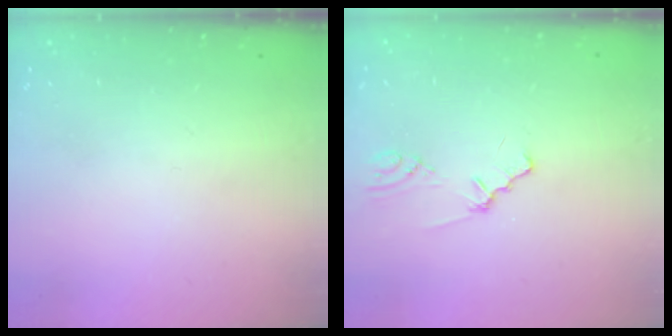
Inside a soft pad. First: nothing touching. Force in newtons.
{"total": 0.9, "press": 0.9, "slide": 0.2}